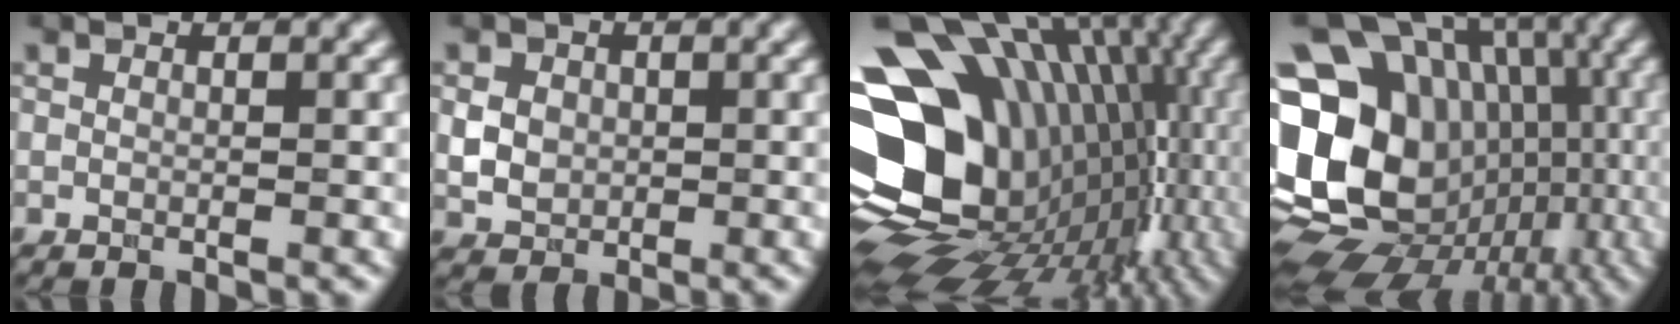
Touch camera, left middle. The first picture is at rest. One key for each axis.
{"total": 2.3, "fx": 0.0, "fy": 2.1, "fz": 1.0, "tx": -0.025, "ty": 0.000, "tz": 0.006}
{"total": 17.7, "fx": -0.4, "fy": 13.5, "fz": 11.5, "tx": -0.174, "ty": 0.009, "tz": 0.029}
{"total": 19.5, "fx": -1.8, "fy": 15.8, "fz": 11.4, "tx": -0.187, "ty": -0.003, "tz": -0.006}